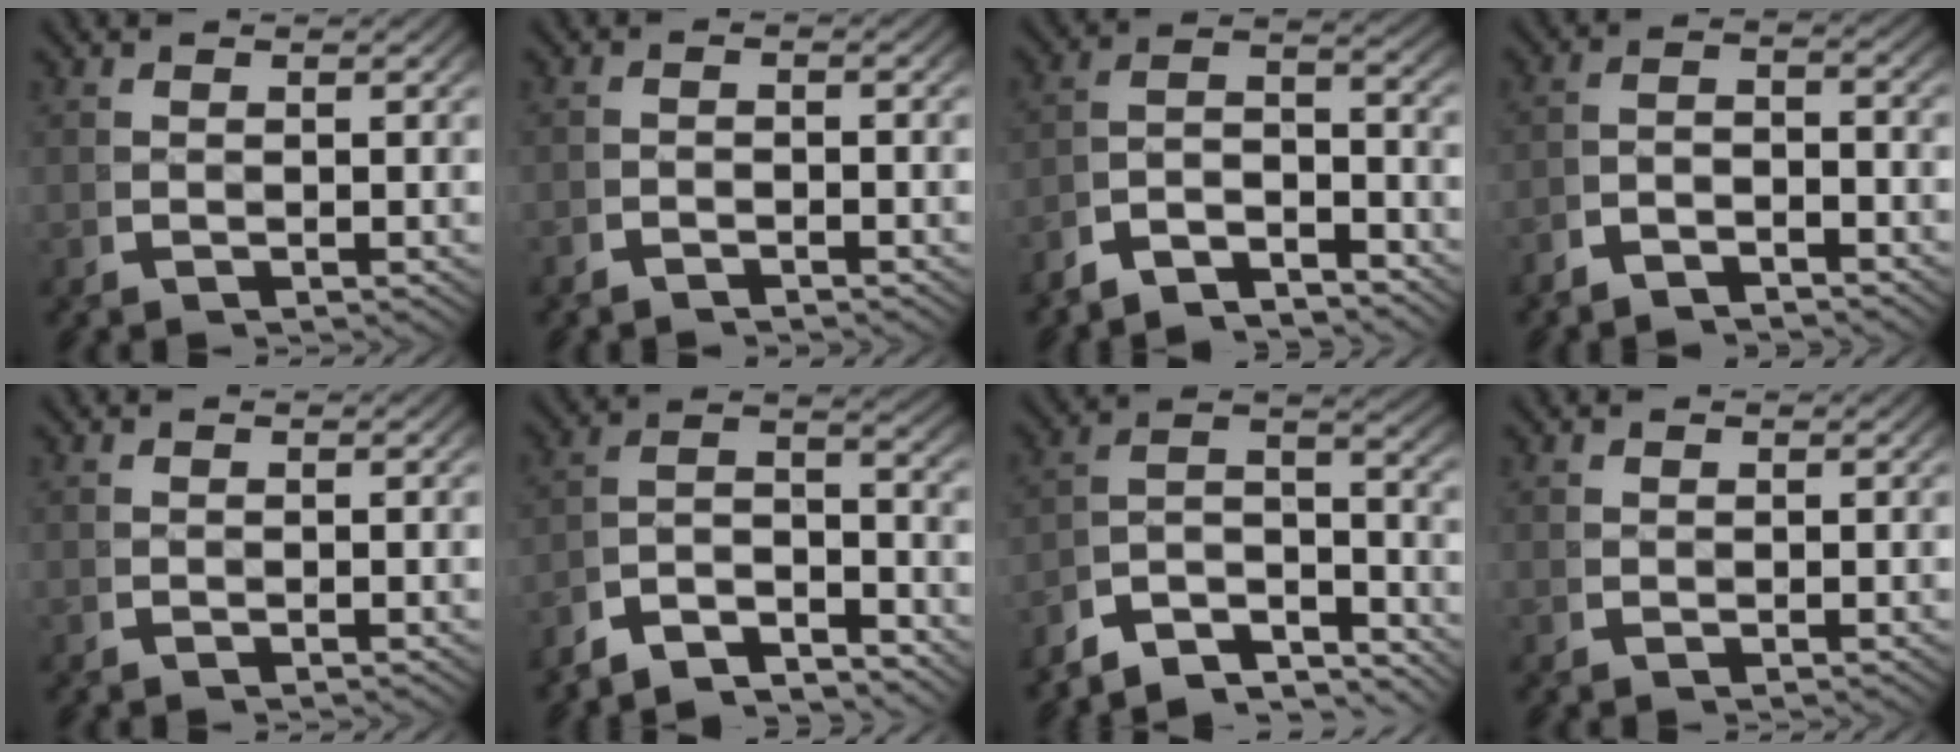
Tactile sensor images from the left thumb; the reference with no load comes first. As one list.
[{"total": 1.3, "force": [-1.3, 0.2, 0.2], "torque": [0.003, 0.000, -0.029]}, {"total": 6.5, "force": [-2.8, 3.8, 4.5], "torque": [-0.074, -0.020, -0.054]}, {"total": 2.8, "force": [-2.2, 1.0, 1.3], "torque": [-0.021, -0.010, -0.044]}, {"total": 0.0}, {"total": 7.5, "force": [-3.2, 4.6, 5.1], "torque": [-0.091, -0.026, -0.057]}, {"total": 10.4, "force": [-4.1, 7.1, 6.4], "torque": [-0.137, -0.039, -0.067]}, {"total": 0.7, "force": [0.7, 0.1, 0.0], "torque": [0.000, -0.002, 0.017]}]